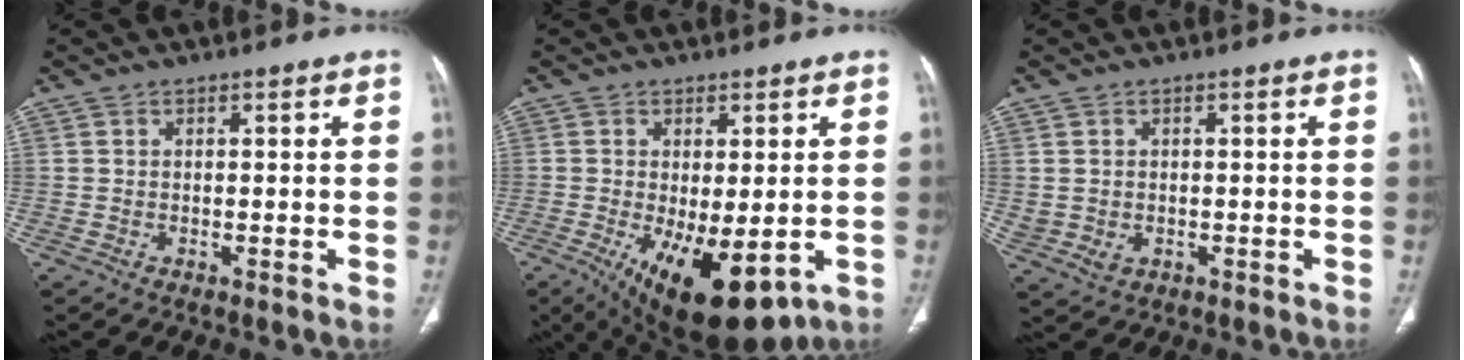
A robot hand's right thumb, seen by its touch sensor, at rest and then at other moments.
{"total": 14.3, "force": [-4.7, 6.1, 12.0], "torque": [-0.188, -0.020, -0.050]}
{"total": 4.0, "force": [-0.4, 3.4, 2.1], "torque": [-0.049, 0.001, 0.007]}